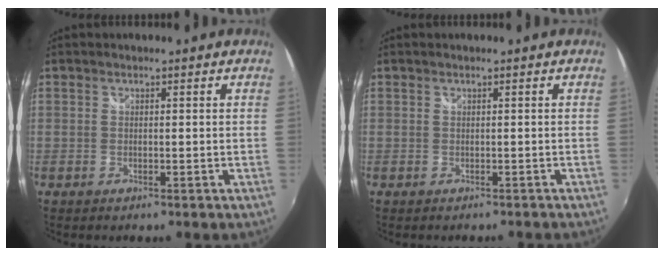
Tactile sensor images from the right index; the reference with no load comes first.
{"total": 1.1, "force": [-1.0, 0.3, 0.4], "torque": [-0.010, -0.005, -0.011]}